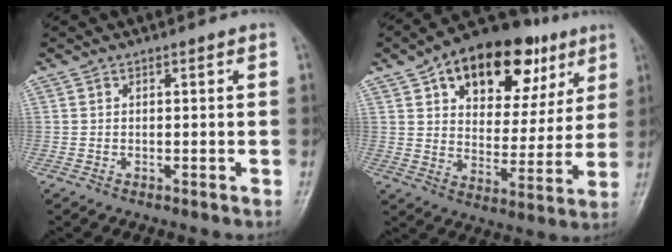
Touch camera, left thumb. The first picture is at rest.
{"total": 23.3, "force": [11.4, 13.0, 15.7], "torque": [-0.185, -0.006, 0.172]}